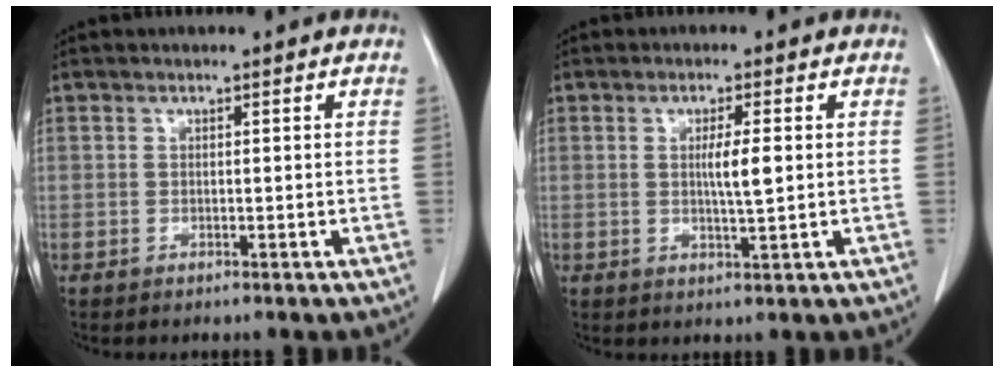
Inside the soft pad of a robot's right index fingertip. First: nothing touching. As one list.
[{"total": 3.9, "force": [0.4, 0.2, 3.9], "torque": [-0.069, -0.005, 0.005]}]